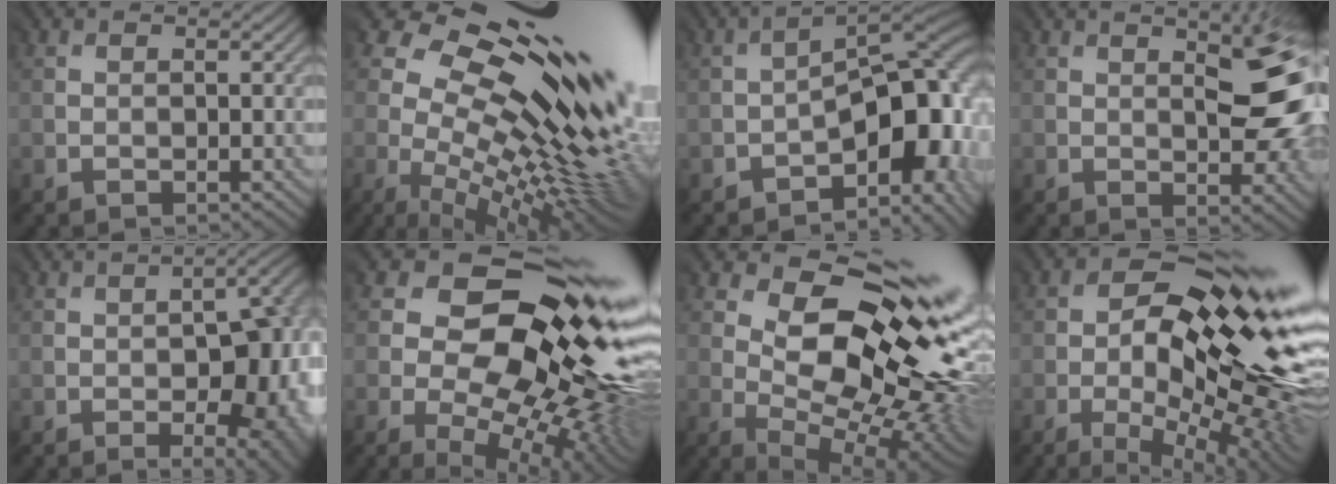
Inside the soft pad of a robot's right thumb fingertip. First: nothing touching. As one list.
[{"total": 18.4, "force": [5.4, 8.1, 15.7], "torque": [-0.254, 0.023, 0.091]}, {"total": 10.5, "force": [-4.2, 5.4, 7.9], "torque": [-0.093, -0.003, -0.072]}, {"total": 10.8, "force": [0.7, 4.6, 9.7], "torque": [-0.104, 0.009, 0.006]}, {"total": 14.3, "force": [-4.2, 7.0, 11.7], "torque": [-0.112, -0.011, -0.028]}, {"total": 18.0, "force": [3.4, 10.6, 14.2], "torque": [-0.205, 0.003, 0.064]}, {"total": 15.6, "force": [3.9, 8.2, 12.7], "torque": [-0.172, 0.007, 0.069]}, {"total": 17.8, "force": [-1.1, 7.3, 16.2], "torque": [-0.236, -0.001, -0.021]}]